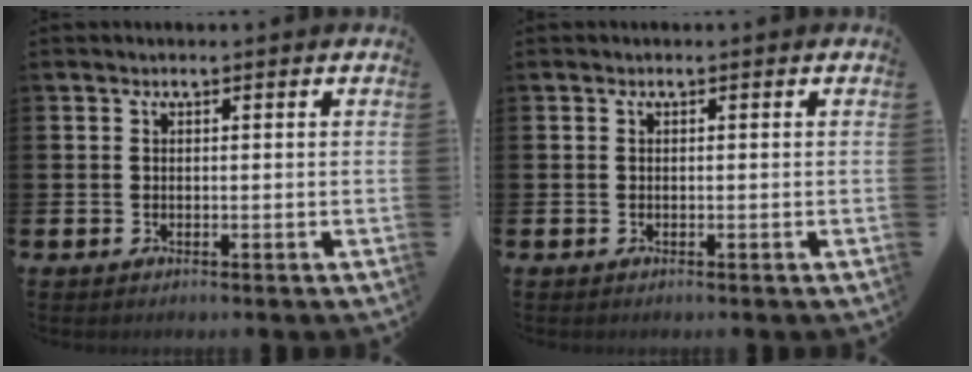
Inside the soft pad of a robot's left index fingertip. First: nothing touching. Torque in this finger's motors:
{"motor_torque": [0.00, 0.00, 0.00, 0.00]}